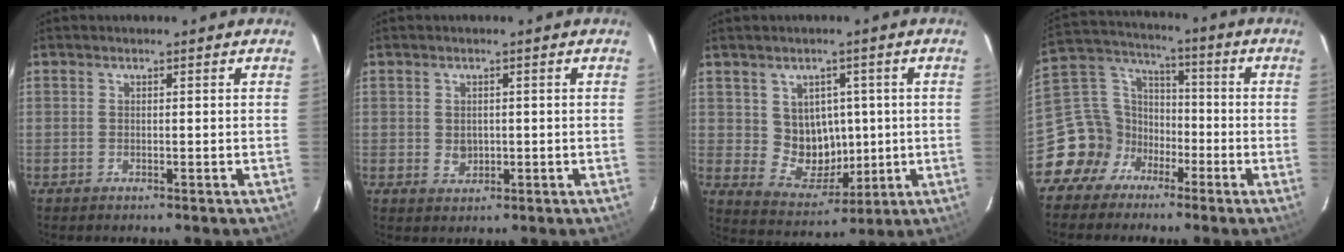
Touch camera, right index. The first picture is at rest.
{"total": 2.5, "force": [0.0, 2.2, 1.3], "torque": [-0.020, 0.002, 0.002]}
{"total": 8.5, "force": [1.1, 7.8, 3.3], "torque": [-0.063, 0.003, 0.036]}
{"total": 11.7, "force": [-6.1, 9.4, 3.2], "torque": [-0.081, 0.049, -0.109]}